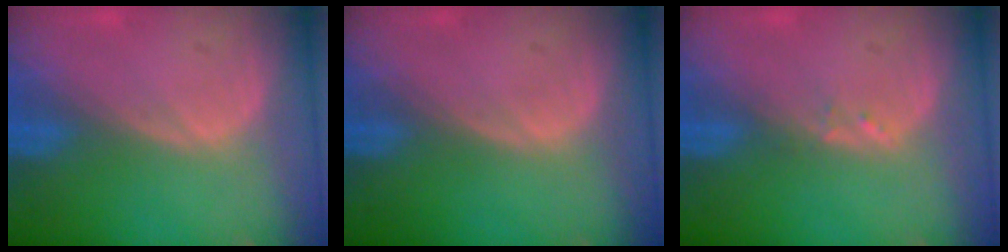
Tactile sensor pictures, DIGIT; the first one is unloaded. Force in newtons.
{"total": 0.0}
{"total": 1.0, "press": 1.0, "slide": 0.2}